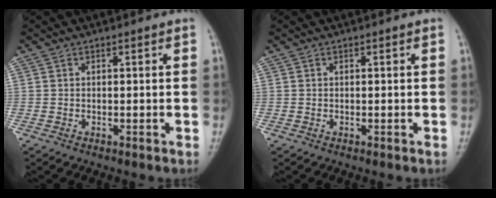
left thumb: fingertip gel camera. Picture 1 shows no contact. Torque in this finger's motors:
{"motor_torque": [0.00, 0.00, -0.07, -0.04, 0.00]}